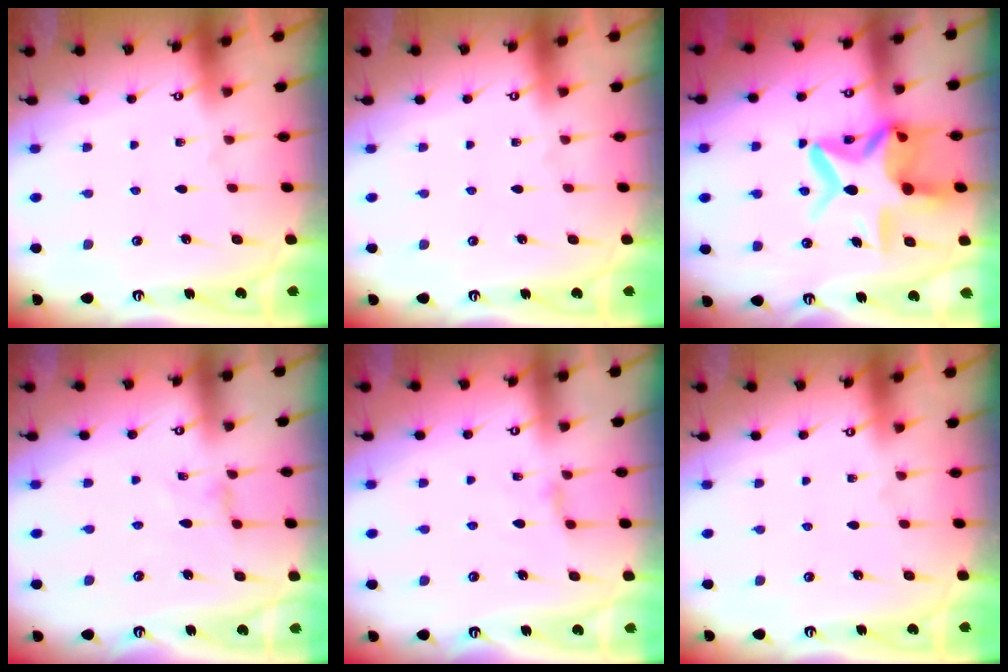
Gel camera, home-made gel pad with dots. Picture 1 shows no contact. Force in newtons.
{"total": 0.0}
{"total": 16.4, "press": 16.4, "slide": 1.3}
{"total": 0.0}
{"total": 2.4, "press": 2.3, "slide": 0.4}
{"total": 0.0}